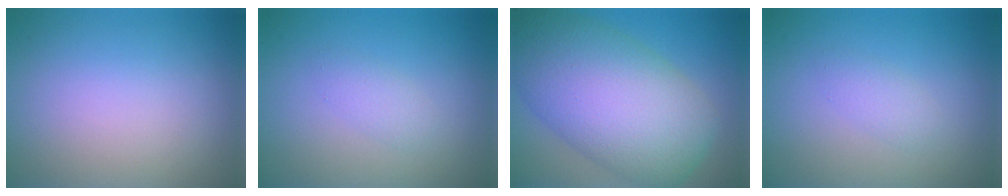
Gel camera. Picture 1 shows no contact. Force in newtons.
{"total": 1.3, "press": 1.3, "slide": 0.1}
{"total": 12.8, "press": 12.8, "slide": 0.3}
{"total": 1.3, "press": 1.3, "slide": 0.1}